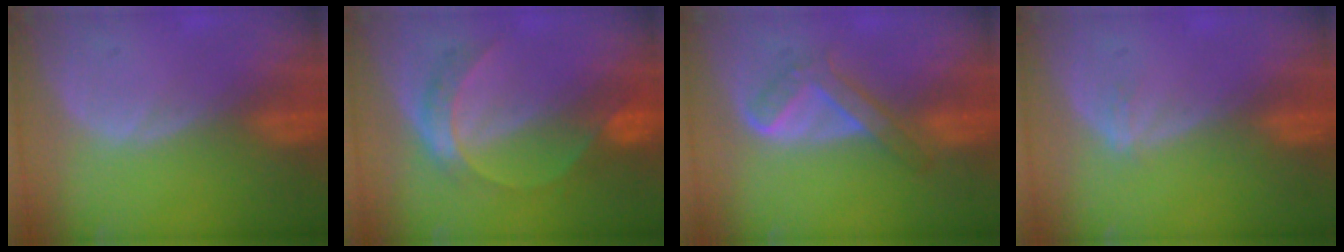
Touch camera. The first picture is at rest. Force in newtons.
{"total": 5.6, "press": 5.6, "slide": 0.2}
{"total": 4.9, "press": 4.8, "slide": 1.0}
{"total": 1.2, "press": 0.8, "slide": 0.8}